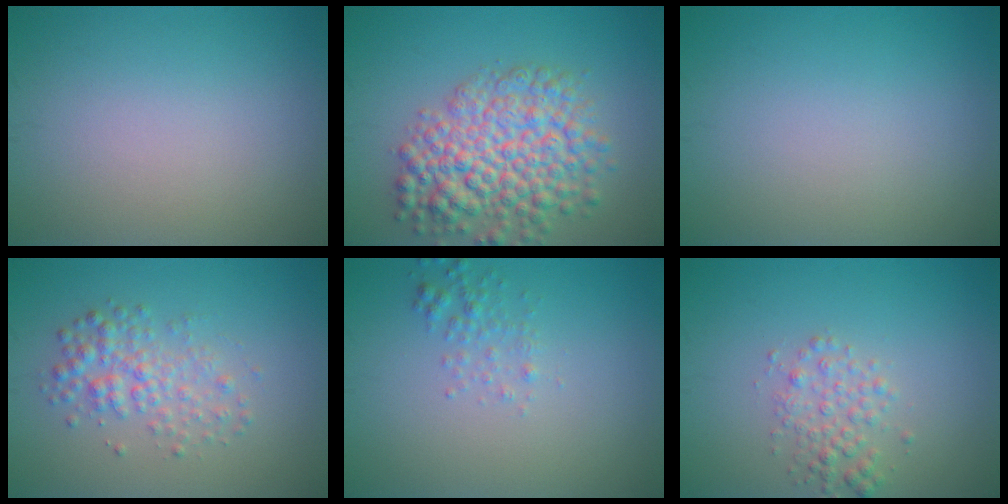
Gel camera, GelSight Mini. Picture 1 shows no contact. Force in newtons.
{"total": 7.8, "press": 7.8, "slide": 0.3}
{"total": 0.0}
{"total": 3.1, "press": 3.1, "slide": 0.0}
{"total": 1.6, "press": 1.5, "slide": 0.2}
{"total": 2.4, "press": 2.4, "slide": 0.1}